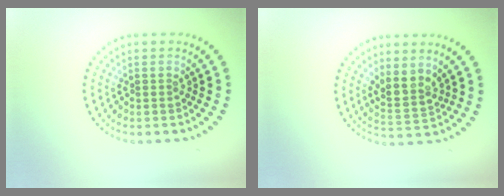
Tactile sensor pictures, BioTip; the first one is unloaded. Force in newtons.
{"total": 2.6, "press": 2.1, "slide": 1.5}